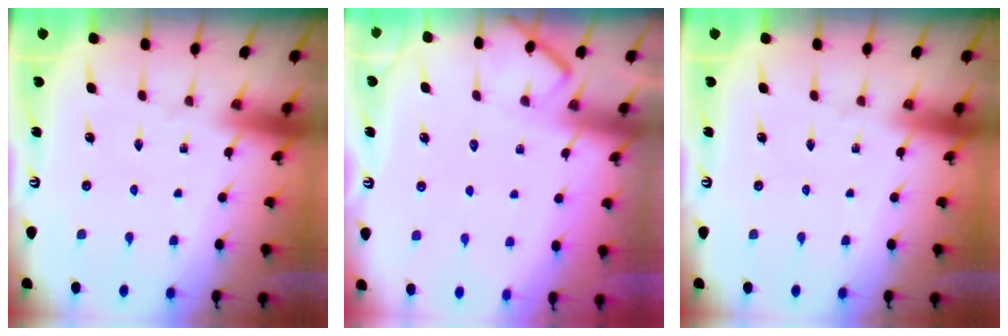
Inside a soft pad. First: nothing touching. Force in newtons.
{"total": 5.9, "press": 5.9, "slide": 0.4}
{"total": 0.0}